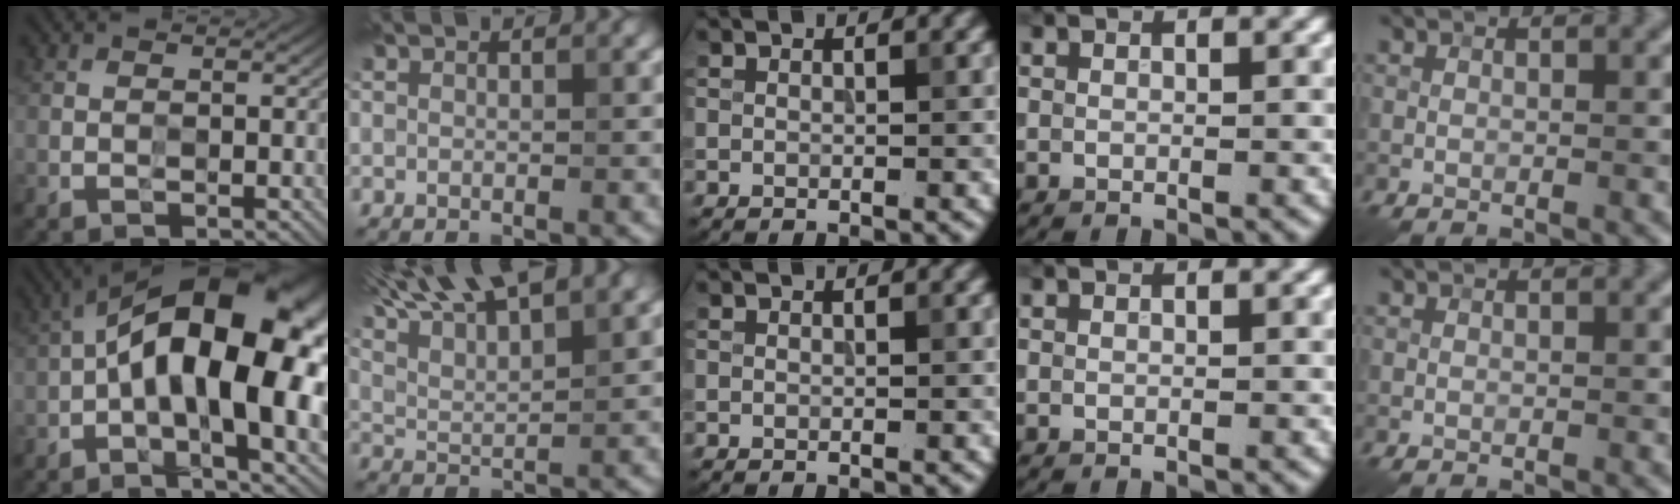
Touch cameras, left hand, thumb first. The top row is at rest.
{"thumb": {"total": 21.3, "force": [1.6, 8.9, 19.3], "torque": [-0.314, 0.035, 0.011]}, "index": {"total": 11.4, "force": [8.1, 3.7, 7.0], "torque": [-0.130, 0.041, 0.104]}}